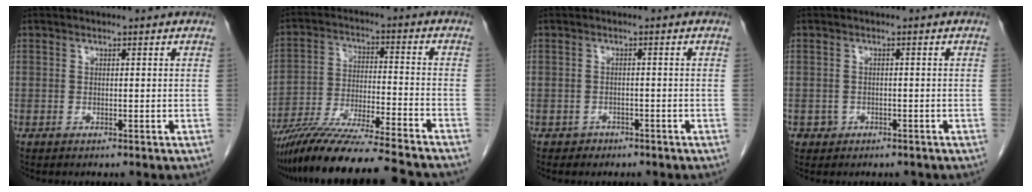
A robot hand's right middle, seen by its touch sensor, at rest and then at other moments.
{"total": 19.3, "force": [-16.8, 0.2, 9.5], "torque": [-0.171, -0.034, -0.280]}
{"total": 1.5, "force": [-1.0, 1.1, -0.1], "torque": [-0.001, 0.006, -0.016]}
{"total": 1.5, "force": [-0.8, 1.2, 0.0], "torque": [-0.002, 0.006, -0.010]}